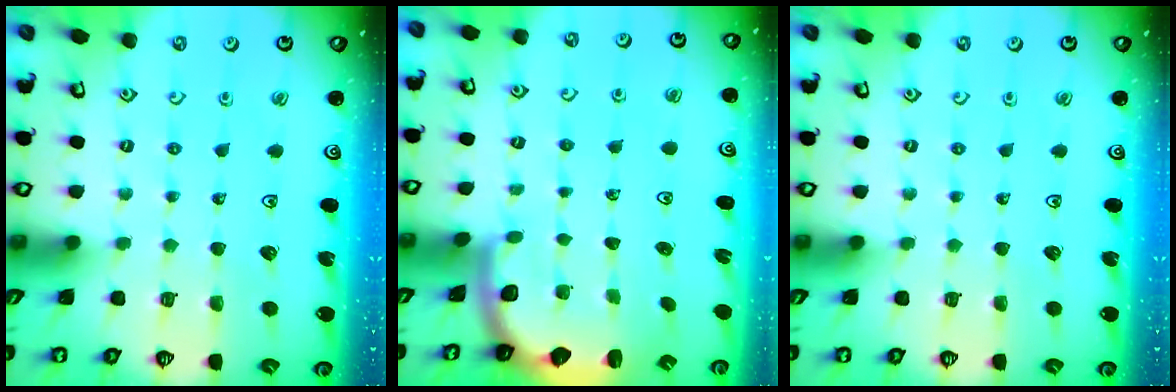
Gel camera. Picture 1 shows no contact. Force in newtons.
{"total": 2.1, "press": 2.0, "slide": 0.7}
{"total": 0.0}